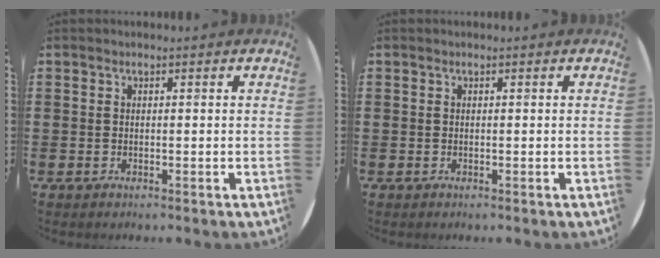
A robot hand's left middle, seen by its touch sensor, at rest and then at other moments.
{"total": 0.0}